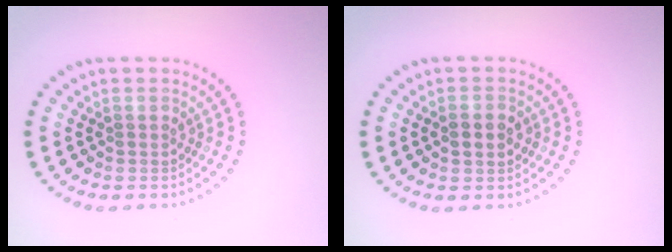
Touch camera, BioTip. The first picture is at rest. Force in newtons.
{"total": 2.1, "press": 2.1, "slide": 0.3}